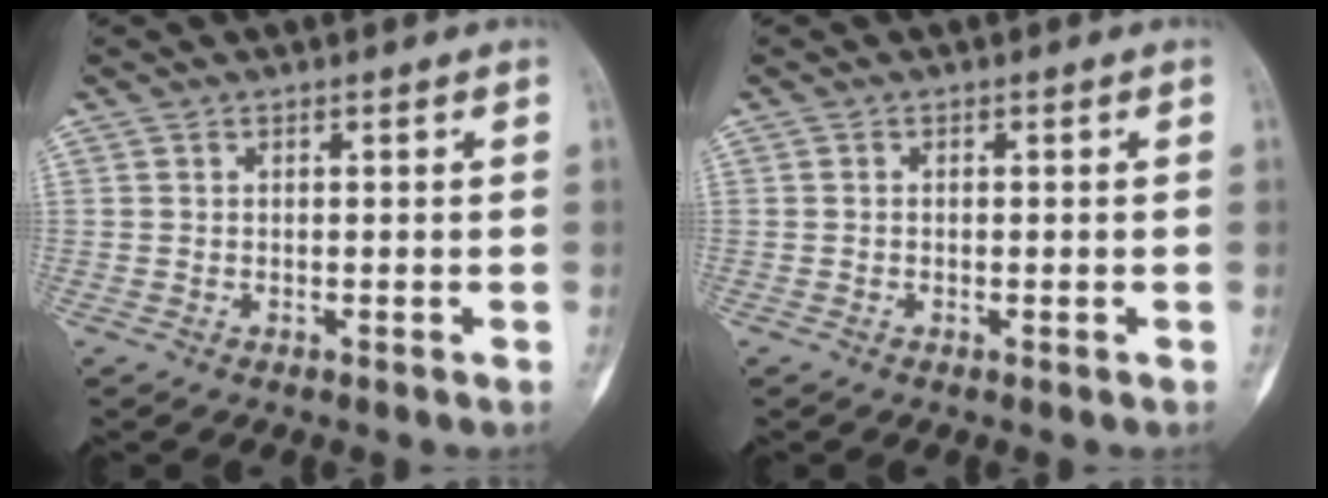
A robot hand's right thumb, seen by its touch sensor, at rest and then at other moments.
{"total": 0.0}